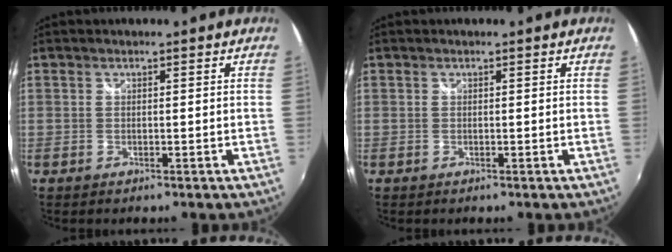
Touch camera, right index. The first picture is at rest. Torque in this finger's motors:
{"motor_torque": [-0.02, 0.01, 0.00, 0.01]}